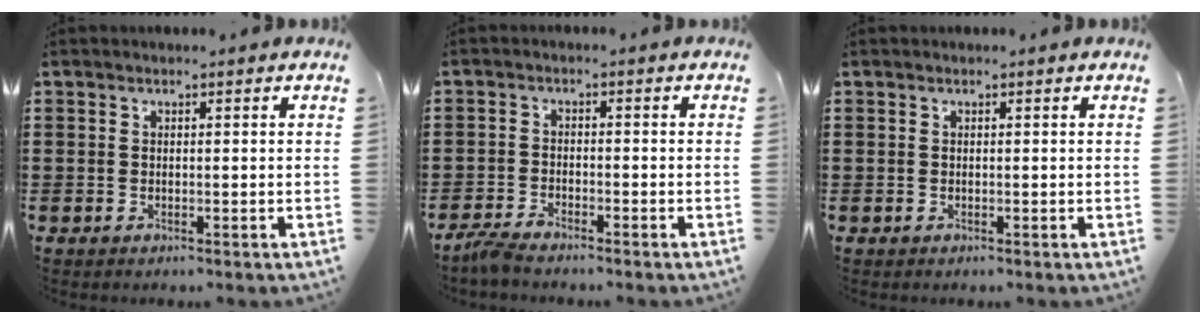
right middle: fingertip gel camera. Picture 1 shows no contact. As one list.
[{"total": 2.7, "force": [-2.5, 0.1, 0.9], "torque": [-0.033, -0.004, -0.054]}, {"total": 0.0}]